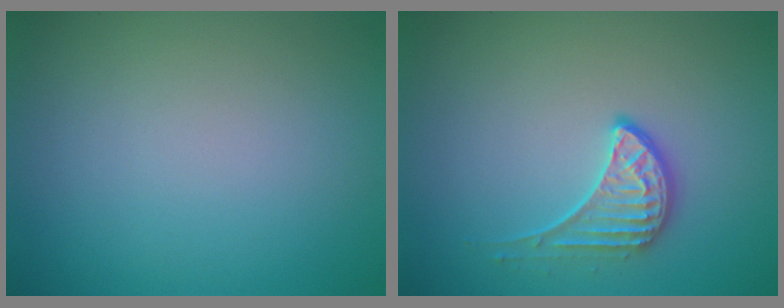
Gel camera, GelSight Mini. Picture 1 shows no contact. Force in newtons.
{"total": 2.3, "press": 1.7, "slide": 1.5}